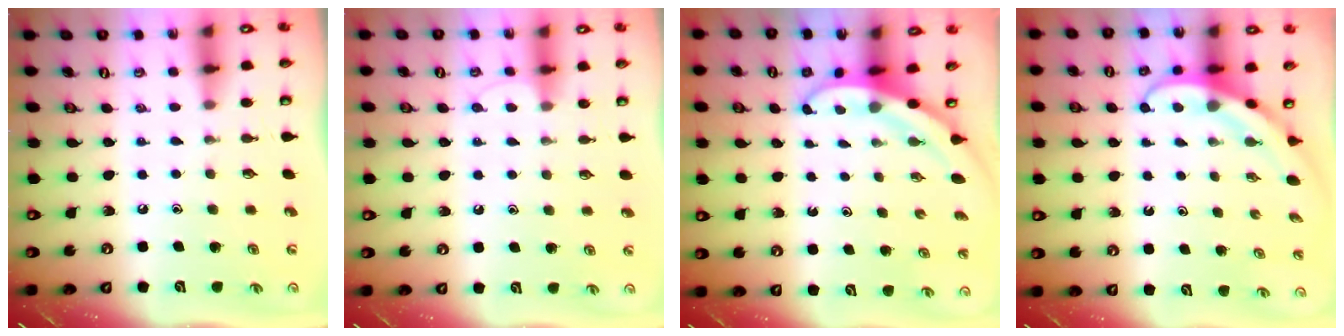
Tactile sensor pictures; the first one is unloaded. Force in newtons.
{"total": 4.8, "press": 4.8, "slide": 0.5}
{"total": 3.5, "press": 3.5, "slide": 0.1}
{"total": 4.0, "press": 3.9, "slide": 0.3}